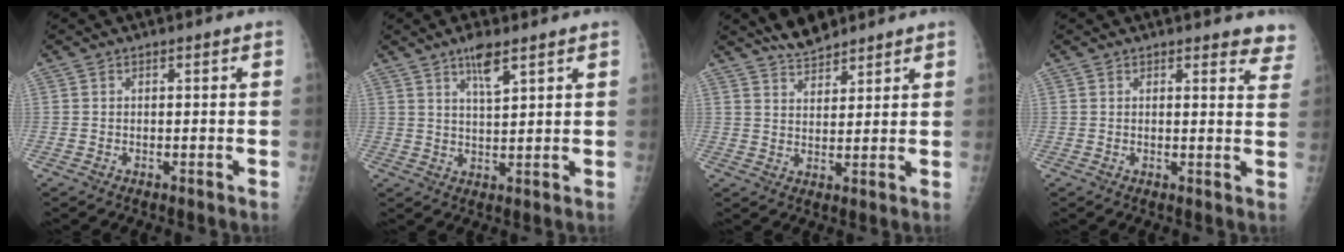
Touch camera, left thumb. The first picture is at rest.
{"total": 5.2, "force": [3.3, 1.2, 3.8], "torque": [-0.065, -0.018, 0.059]}
{"total": 5.8, "force": [5.2, 1.8, 1.8], "torque": [-0.019, -0.027, 0.096]}
{"total": 5.7, "force": [5.2, 1.7, 1.5], "torque": [0.018, -0.028, 0.035]}